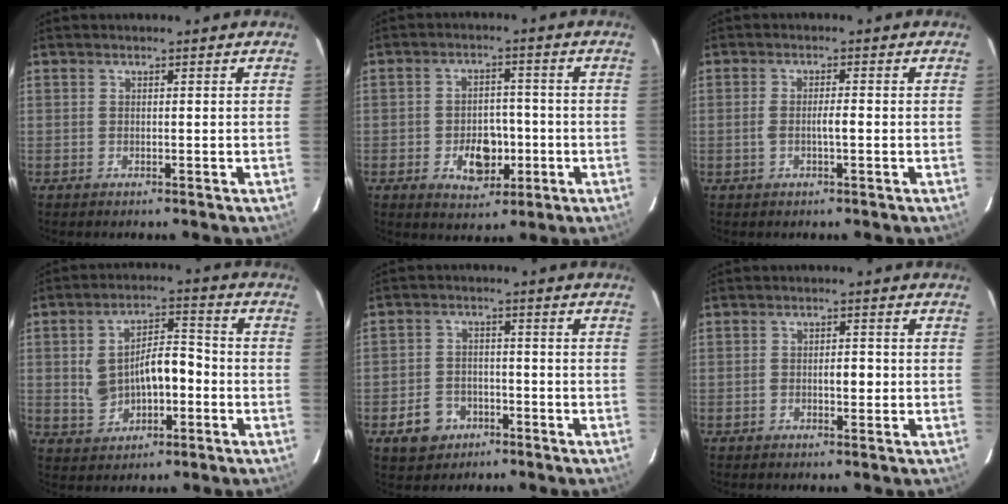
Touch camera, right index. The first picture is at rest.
{"total": 6.8, "force": [-2.0, 4.4, 4.9], "torque": [-0.074, 0.008, -0.025]}
{"total": 2.5, "force": [-0.5, 0.4, 2.4], "torque": [-0.045, 0.002, -0.009]}
{"total": 9.9, "force": [-1.1, 5.0, 8.4], "torque": [-0.157, 0.029, -0.009]}
{"total": 5.7, "force": [-2.8, 4.6, 1.8], "torque": [-0.036, 0.009, -0.037]}
{"total": 2.5, "force": [-0.5, 1.1, 2.2], "torque": [-0.034, 0.004, -0.007]}